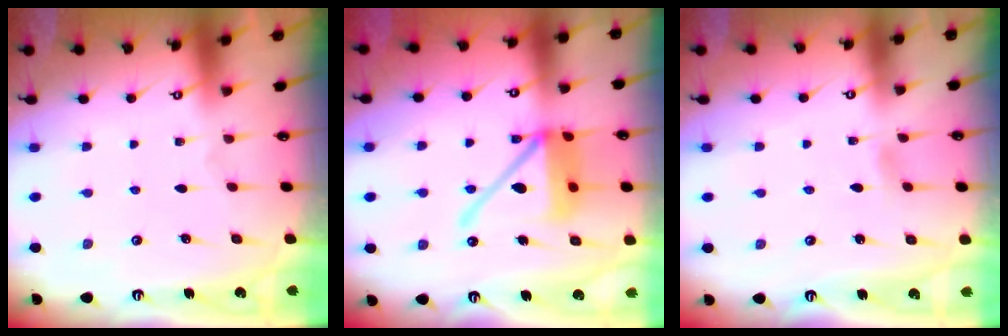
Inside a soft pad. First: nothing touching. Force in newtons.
{"total": 15.3, "press": 15.2, "slide": 1.9}
{"total": 2.4, "press": 2.4, "slide": 0.4}